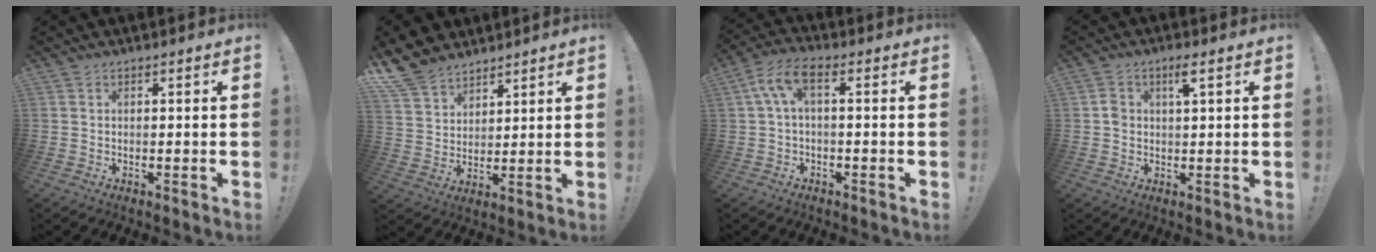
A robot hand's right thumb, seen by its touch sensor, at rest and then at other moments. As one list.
[{"total": 10.2, "force": [8.2, 5.5, 2.7], "torque": [-0.055, -0.057, 0.163]}, {"total": 6.5, "force": [1.1, 2.3, 6.0], "torque": [-0.126, -0.007, 0.020]}, {"total": 3.8, "force": [1.2, 1.7, 3.2], "torque": [-0.059, 0.005, 0.019]}]